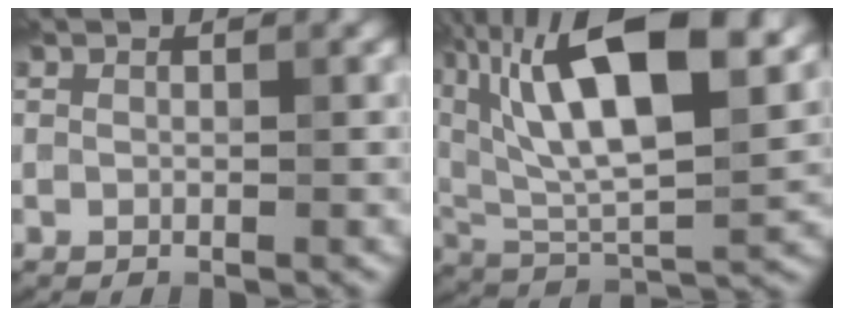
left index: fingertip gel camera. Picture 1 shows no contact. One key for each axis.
{"total": 15.9, "fx": 6.2, "fy": 6.4, "fz": 13.2, "tx": -0.236, "ty": 0.018, "tz": 0.099}